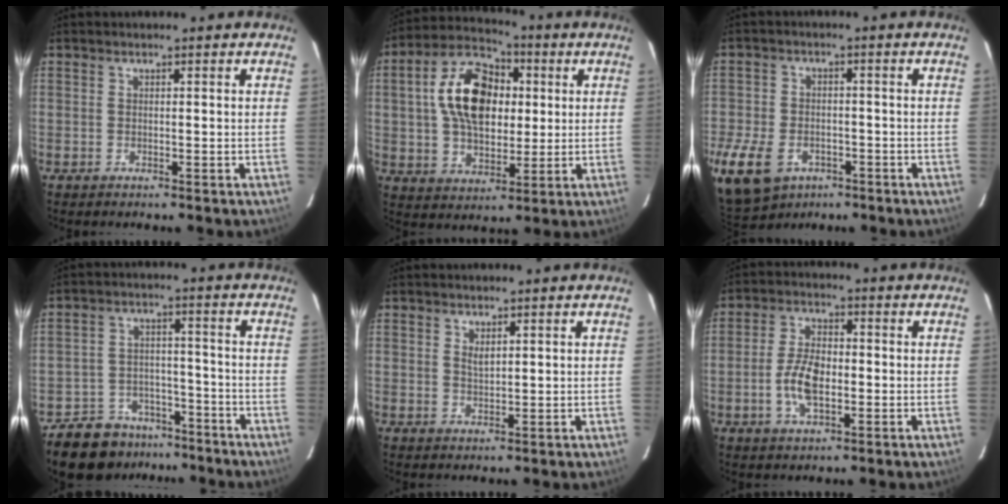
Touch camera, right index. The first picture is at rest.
{"total": 15.8, "force": [2.6, 10.2, 11.8], "torque": [-0.222, 0.033, 0.046]}
{"total": 15.7, "force": [-8.5, 10.3, 8.2], "torque": [-0.226, -0.030, -0.142]}
{"total": 13.1, "force": [-10.2, 7.3, 3.9], "torque": [-0.108, 0.019, -0.141]}
{"total": 1.8, "force": [0.9, 0.9, 1.3], "torque": [-0.021, 0.000, 0.017]}
{"total": 7.7, "force": [-1.7, 3.9, 6.4], "torque": [-0.131, 0.005, -0.030]}